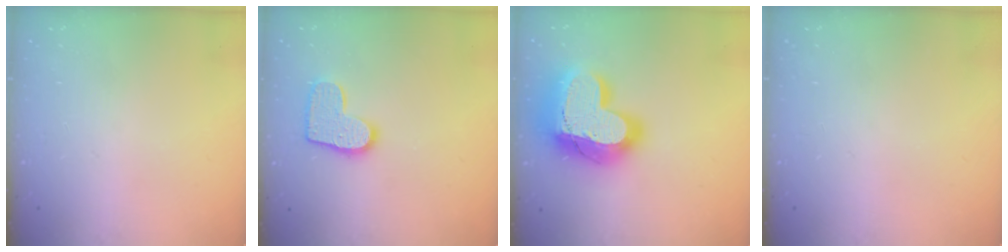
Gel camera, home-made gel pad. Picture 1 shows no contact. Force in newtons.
{"total": 11.2, "press": 11.2, "slide": 0.6}
{"total": 25.8, "press": 25.7, "slide": 1.9}
{"total": 0.0}